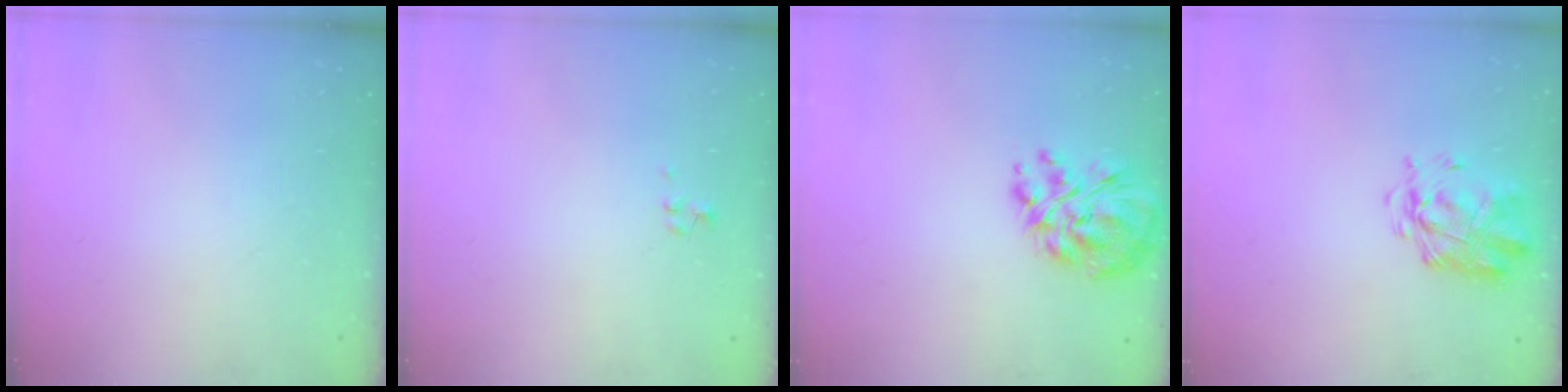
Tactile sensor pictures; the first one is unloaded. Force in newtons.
{"total": 0.9, "press": 0.8, "slide": 0.4}
{"total": 13.3, "press": 12.5, "slide": 4.7}
{"total": 2.8, "press": 2.7, "slide": 0.6}